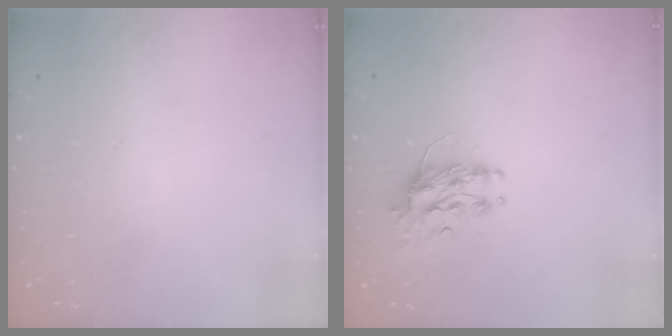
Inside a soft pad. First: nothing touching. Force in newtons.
{"total": 10.4, "press": 10.3, "slide": 0.8}